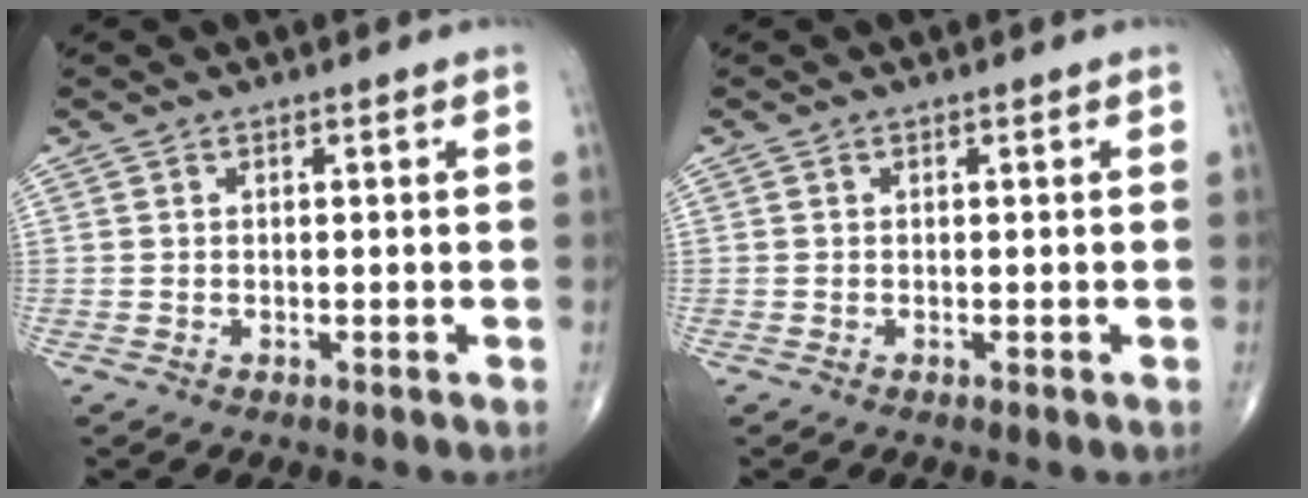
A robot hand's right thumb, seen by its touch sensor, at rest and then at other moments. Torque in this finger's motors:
{"motor_torque": [-0.16, -0.22, -0.34, -0.17, 0.01]}